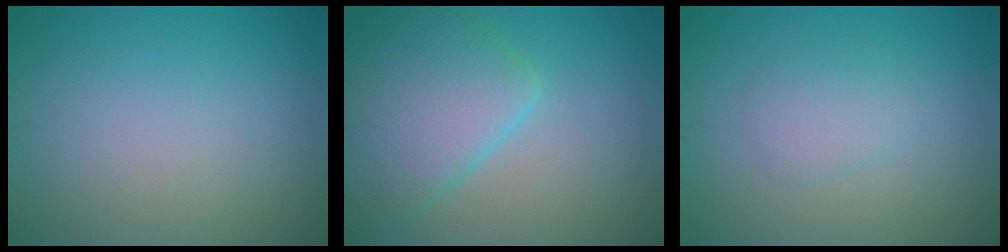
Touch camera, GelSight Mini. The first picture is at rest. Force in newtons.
{"total": 7.2, "press": 7.2, "slide": 0.3}
{"total": 1.8, "press": 1.8, "slide": 0.0}